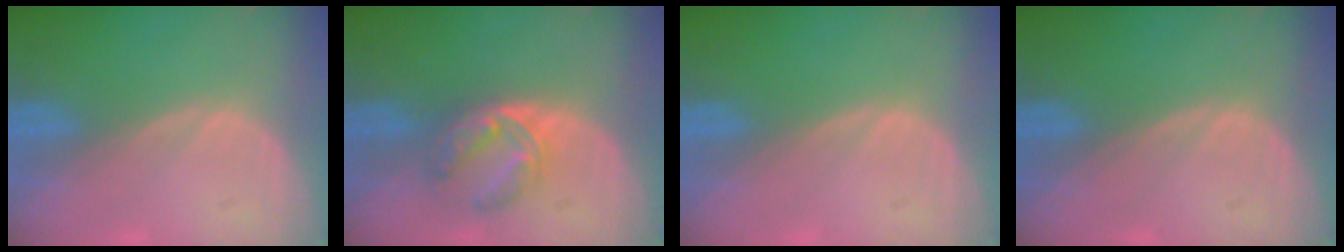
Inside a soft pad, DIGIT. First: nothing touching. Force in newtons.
{"total": 5.6, "press": 5.4, "slide": 1.4}
{"total": 0.0}
{"total": 0.0}